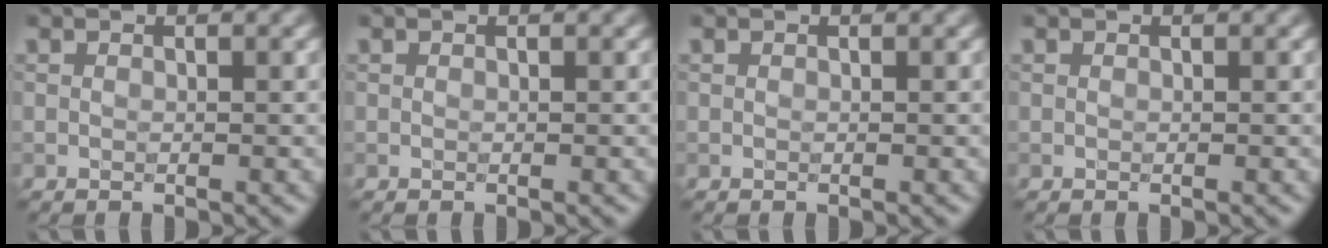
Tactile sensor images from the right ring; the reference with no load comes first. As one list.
[{"total": 0.0}, {"total": 0.0}, {"total": 0.0}]